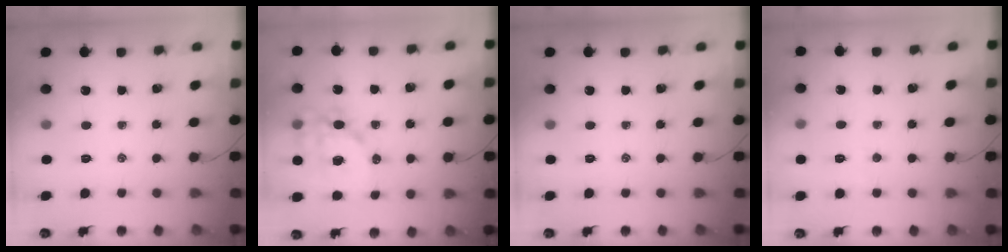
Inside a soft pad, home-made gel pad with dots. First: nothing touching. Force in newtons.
{"total": 14.4, "press": 14.1, "slide": 3.0}
{"total": 0.0}
{"total": 2.5, "press": 2.4, "slide": 0.6}